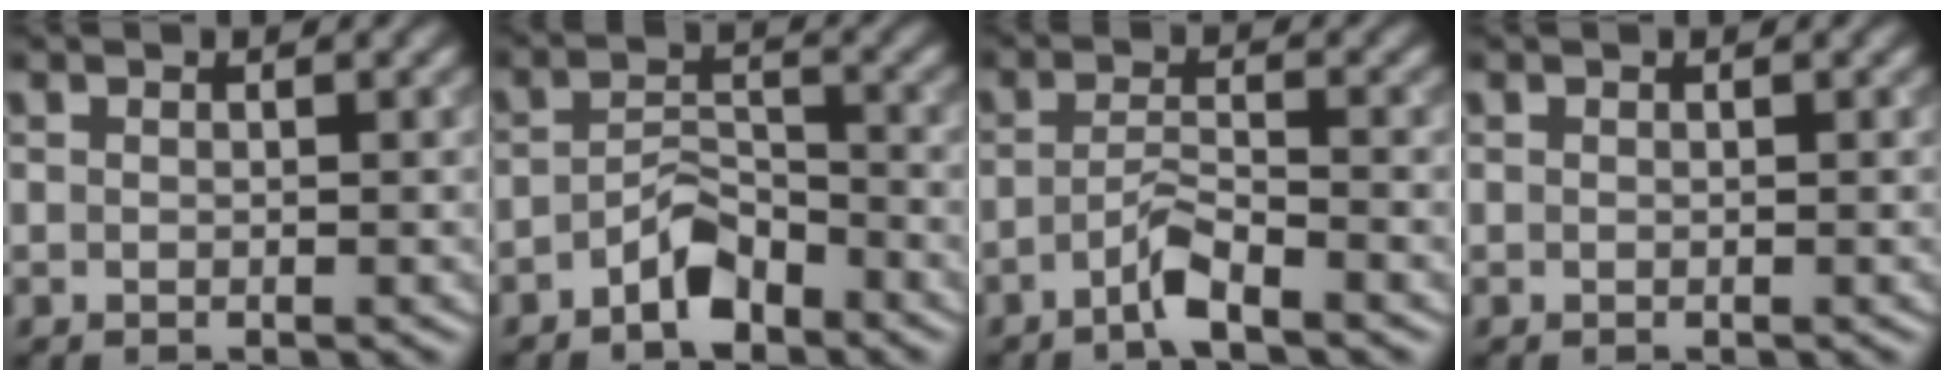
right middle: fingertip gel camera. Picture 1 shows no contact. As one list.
[{"total": 3.4, "force": [-2.4, 1.5, 2.0], "torque": [-0.032, 0.011, -0.047]}, {"total": 2.6, "force": [-1.8, 0.4, 1.9], "torque": [-0.037, 0.008, -0.041]}, {"total": 0.0}]